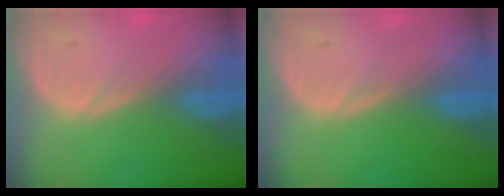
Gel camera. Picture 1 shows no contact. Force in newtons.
{"total": 0.0}